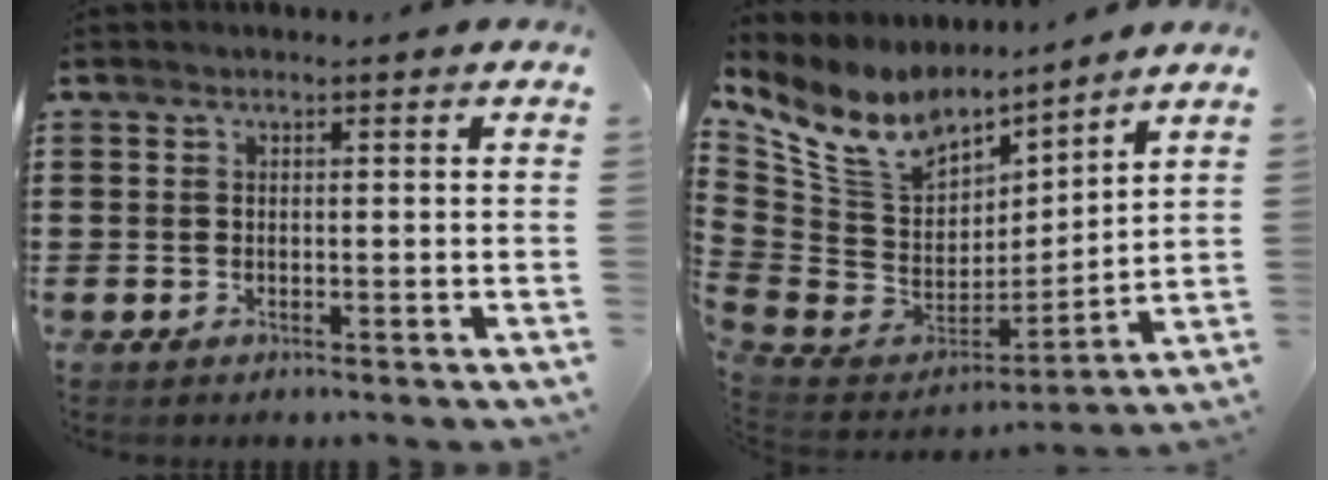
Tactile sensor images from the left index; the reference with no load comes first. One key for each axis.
{"total": 10.5, "fx": 7.1, "fy": 6.0, "fz": 4.9, "tx": -0.142, "ty": -0.041, "tz": 0.130}